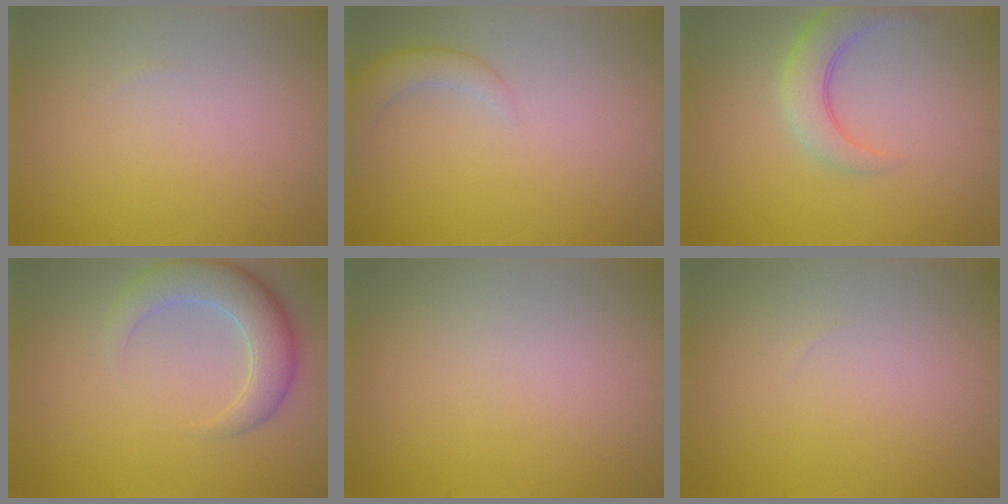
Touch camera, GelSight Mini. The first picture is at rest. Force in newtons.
{"total": 2.6, "press": 2.6, "slide": 0.2}
{"total": 3.7, "press": 3.7, "slide": 0.3}
{"total": 5.2, "press": 5.2, "slide": 0.3}
{"total": 0.0}
{"total": 0.0}